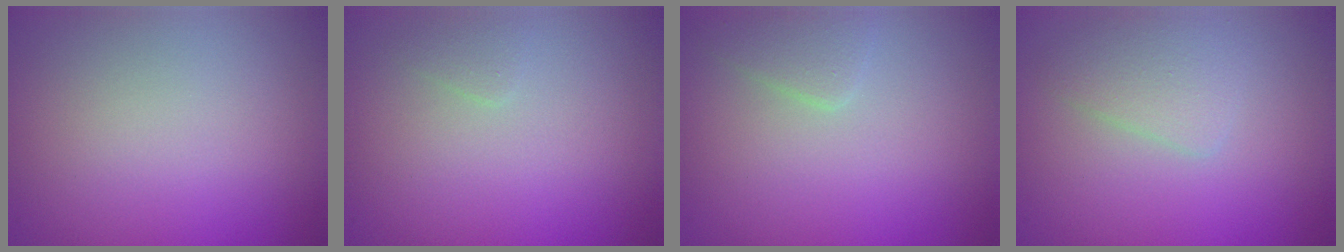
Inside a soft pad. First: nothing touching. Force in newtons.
{"total": 0.7, "press": 0.7, "slide": 0.0}
{"total": 1.6, "press": 1.6, "slide": 0.0}
{"total": 2.4, "press": 2.4, "slide": 0.1}